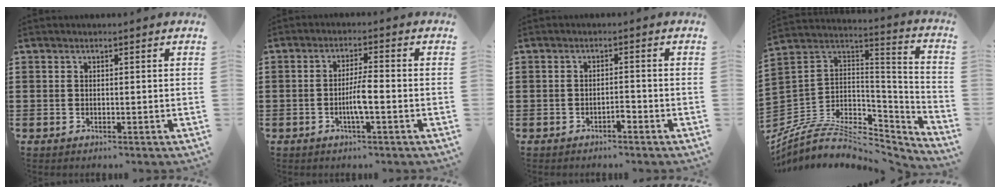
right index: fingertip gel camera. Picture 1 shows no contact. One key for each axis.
{"total": 3.8, "fx": -1.2, "fy": 0.2, "fz": 3.6, "tx": -0.079, "ty": -0.008, "tz": -0.029}
{"total": 1.4, "fx": -1.1, "fy": 0.2, "fz": 0.8, "tx": -0.018, "ty": 0.000, "tz": -0.022}
{"total": 7.3, "fx": -4.8, "fy": 4.0, "fz": 3.9, "tx": -0.087, "ty": -0.005, "tz": -0.088}